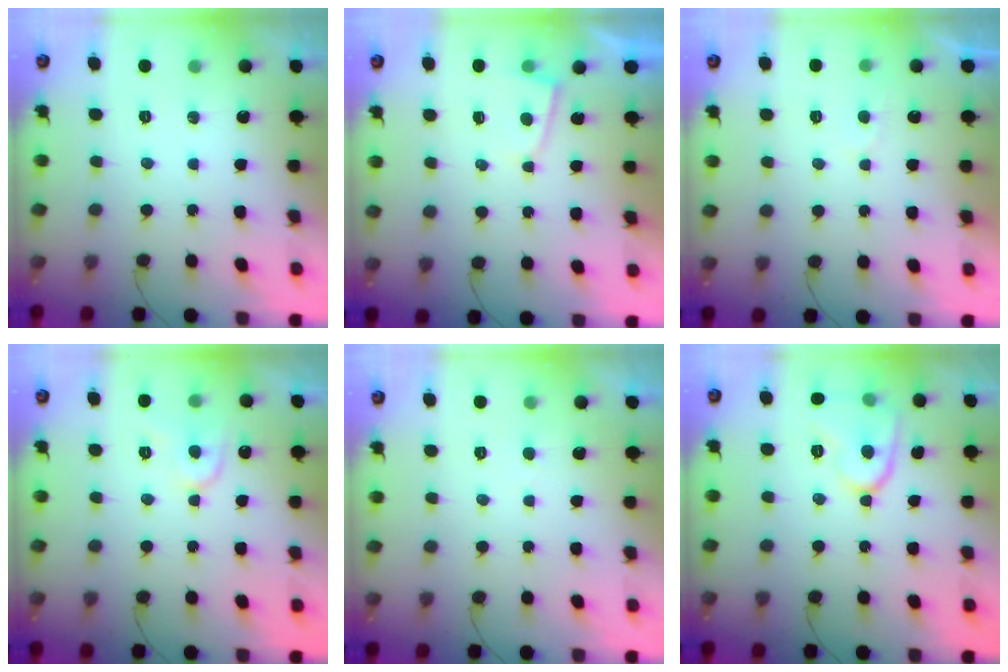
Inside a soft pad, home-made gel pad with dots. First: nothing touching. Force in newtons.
{"total": 2.3, "press": 2.3, "slide": 0.3}
{"total": 2.5, "press": 2.5, "slide": 0.3}
{"total": 7.6, "press": 7.6, "slide": 0.8}
{"total": 2.1, "press": 2.1, "slide": 0.2}
{"total": 9.7, "press": 9.7, "slide": 0.4}